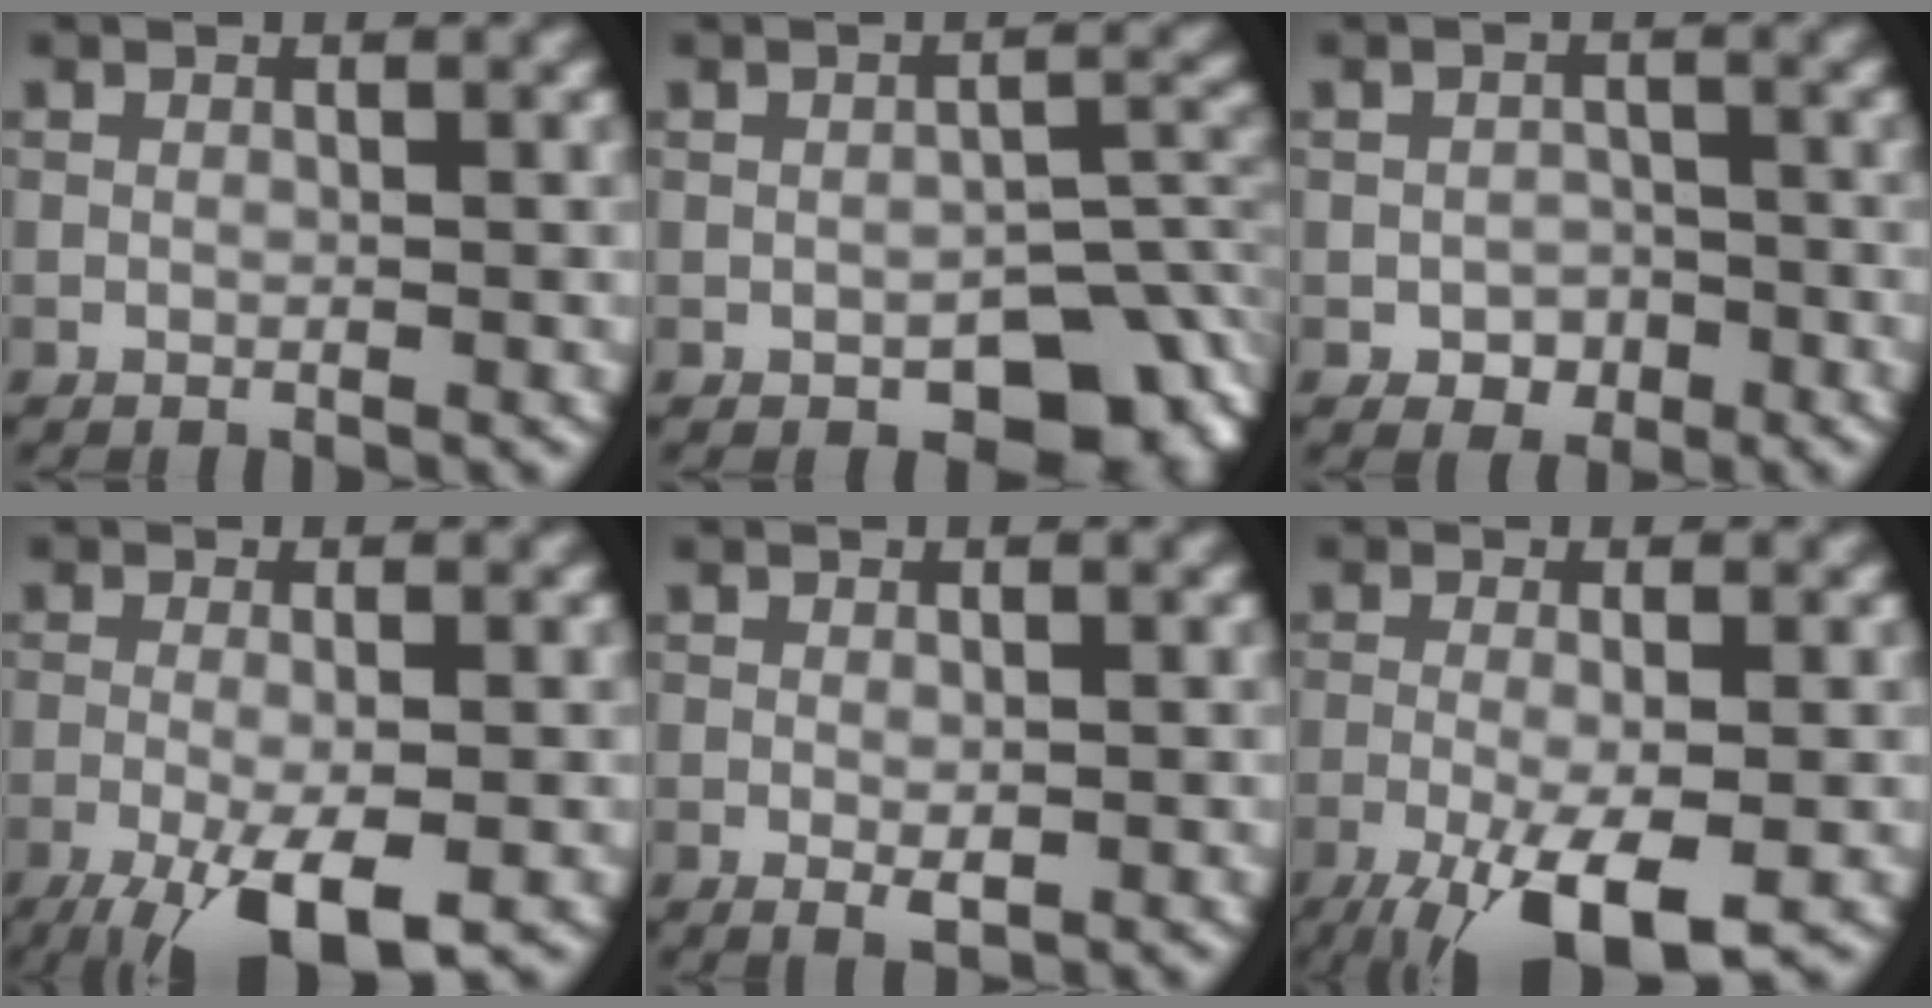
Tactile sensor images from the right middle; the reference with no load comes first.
{"total": 7.2, "force": [-3.7, 3.9, 4.8], "torque": [-0.050, -0.017, -0.042]}
{"total": 2.1, "force": [-1.0, 1.7, 0.9], "torque": [-0.008, -0.003, -0.018]}
{"total": 7.5, "force": [-3.9, 2.0, 6.1], "torque": [-0.108, -0.012, -0.065]}
{"total": 1.4, "force": [-0.4, 0.7, 1.2], "torque": [-0.021, -0.005, -0.004]}
{"total": 8.2, "force": [-4.1, 2.3, 6.7], "torque": [-0.124, -0.015, -0.070]}